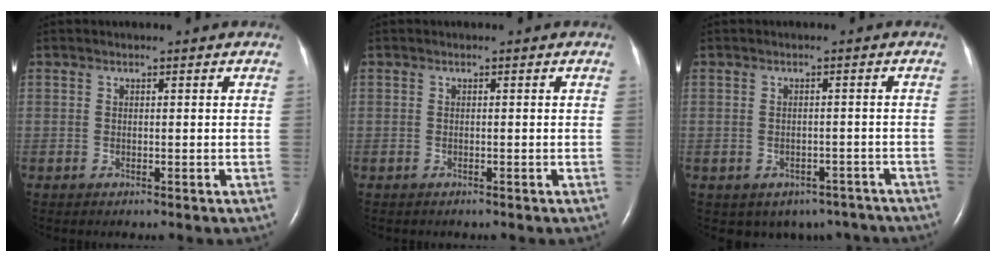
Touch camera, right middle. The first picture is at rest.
{"total": 0.0}
{"total": 7.2, "force": [-5.5, 4.4, 1.4], "torque": [-0.011, 0.012, -0.058]}